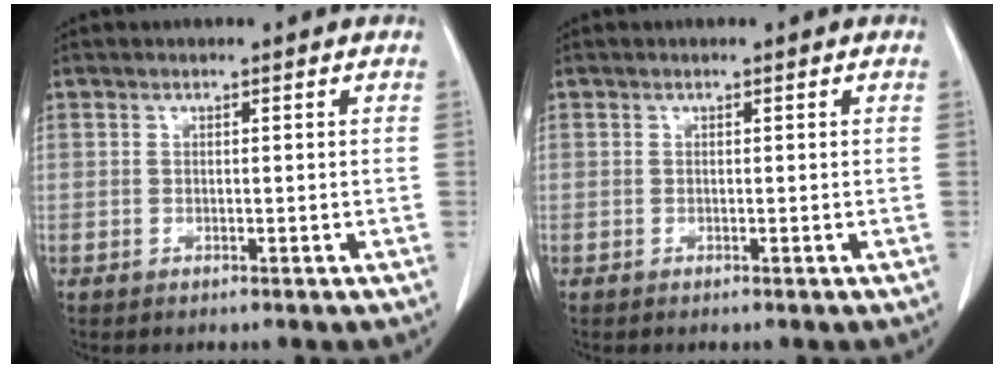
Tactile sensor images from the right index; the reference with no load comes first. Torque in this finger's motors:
{"motor_torque": [0.03, -0.05, 0.02, 0.01]}